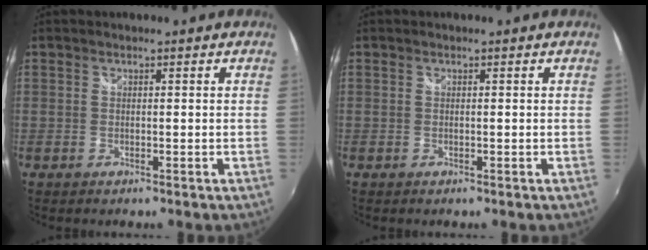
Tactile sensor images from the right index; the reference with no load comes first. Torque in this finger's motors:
{"motor_torque": [-0.07, 0.07, 0.00, 0.00]}